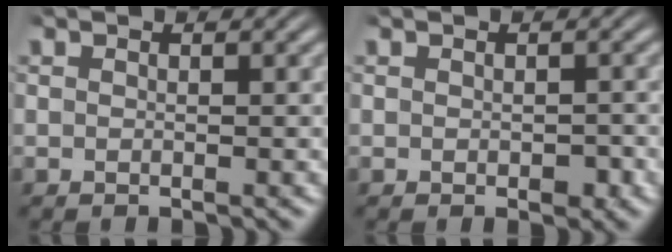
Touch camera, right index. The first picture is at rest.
{"total": 0.9, "force": [-0.5, 0.6, 0.6], "torque": [-0.009, -0.005, -0.006]}